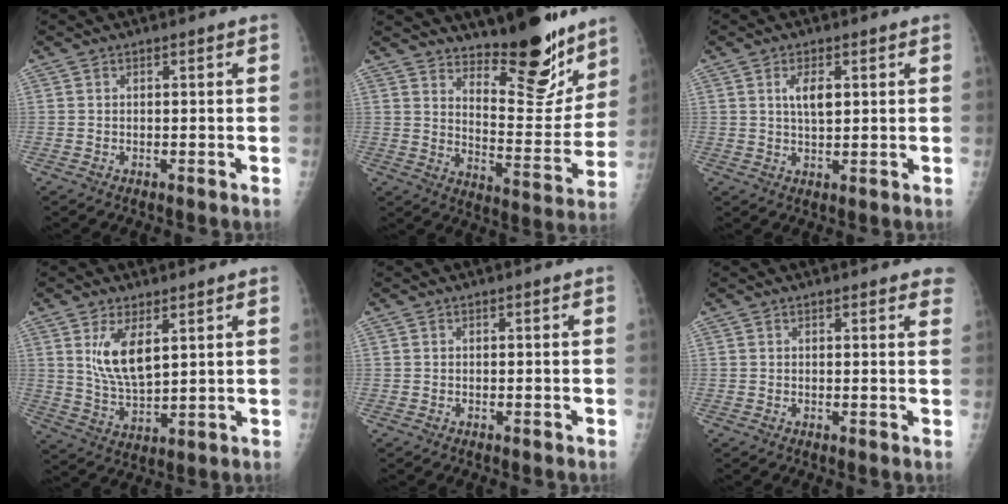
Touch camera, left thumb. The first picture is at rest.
{"total": 18.1, "force": [14.1, 6.0, 9.5], "torque": [-0.081, -0.123, 0.209]}
{"total": 4.1, "force": [1.4, 1.9, 3.4], "torque": [-0.055, -0.008, 0.024]}
{"total": 8.8, "force": [3.6, 4.0, 7.0], "torque": [-0.116, -0.024, 0.080]}
{"total": 0.0}
{"total": 3.9, "force": [3.1, 1.2, 1.9], "torque": [0.001, -0.004, 0.028]}